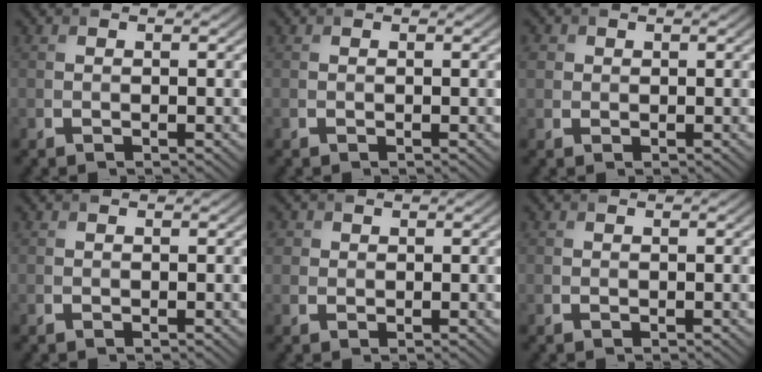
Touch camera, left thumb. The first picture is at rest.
{"total": 0.0}
{"total": 1.5, "force": [0.4, 1.4, 0.4], "torque": [-0.011, 0.000, 0.008]}
{"total": 0.0}
{"total": 1.4, "force": [0.5, 1.3, 0.3], "torque": [-0.004, -0.002, 0.008]}
{"total": 0.0}